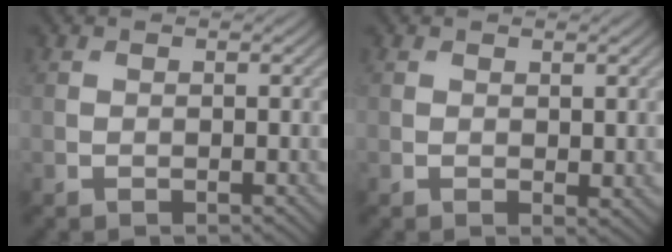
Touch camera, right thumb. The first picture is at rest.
{"total": 1.0, "force": [0.5, 0.5, 0.7], "torque": [-0.010, -0.004, 0.012]}